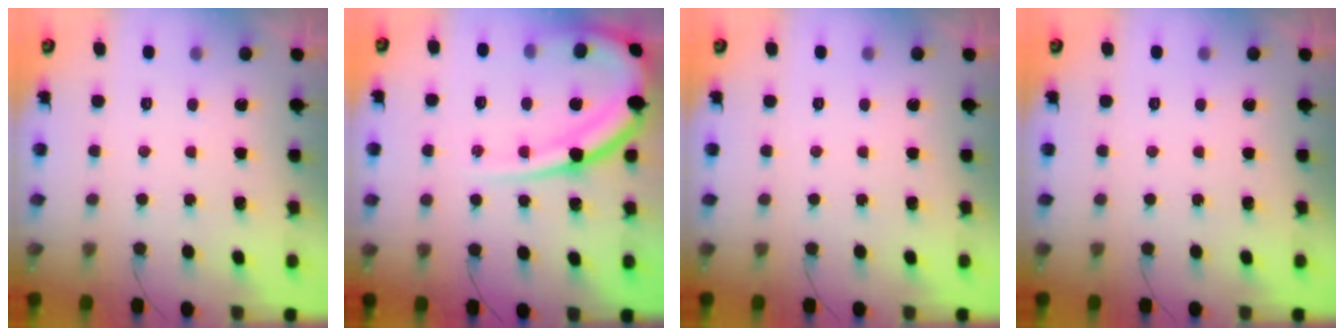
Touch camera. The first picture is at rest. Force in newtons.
{"total": 17.4, "press": 17.4, "slide": 1.7}
{"total": 0.0}
{"total": 0.0}